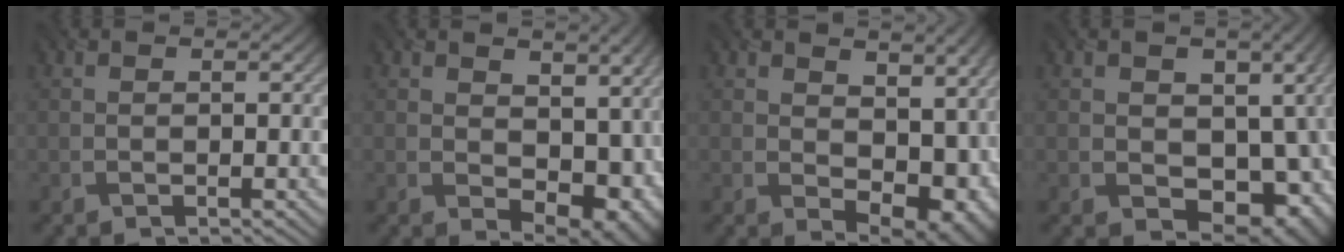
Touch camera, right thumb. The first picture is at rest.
{"total": 8.6, "force": [0.8, 5.9, 6.2], "torque": [-0.090, -0.026, 0.023]}
{"total": 9.5, "force": [1.1, 6.5, 6.9], "torque": [-0.091, -0.029, 0.034]}
{"total": 11.7, "force": [-0.9, 8.6, 7.9], "torque": [-0.092, -0.038, -0.002]}